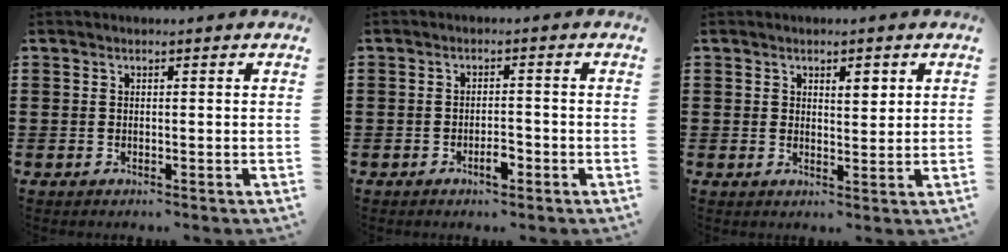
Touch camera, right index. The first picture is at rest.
{"total": 3.0, "force": [-1.6, 1.0, 2.3], "torque": [-0.039, 0.003, -0.029]}
{"total": 2.4, "force": [1.3, 1.2, 1.5], "torque": [-0.025, 0.003, 0.021]}